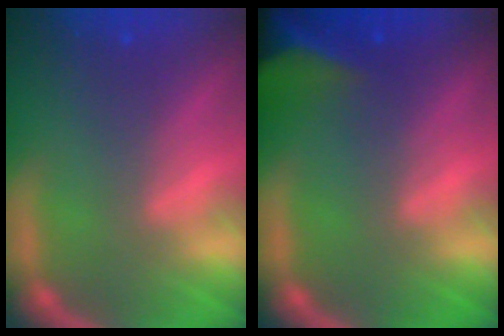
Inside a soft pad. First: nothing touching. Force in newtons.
{"total": 8.9}